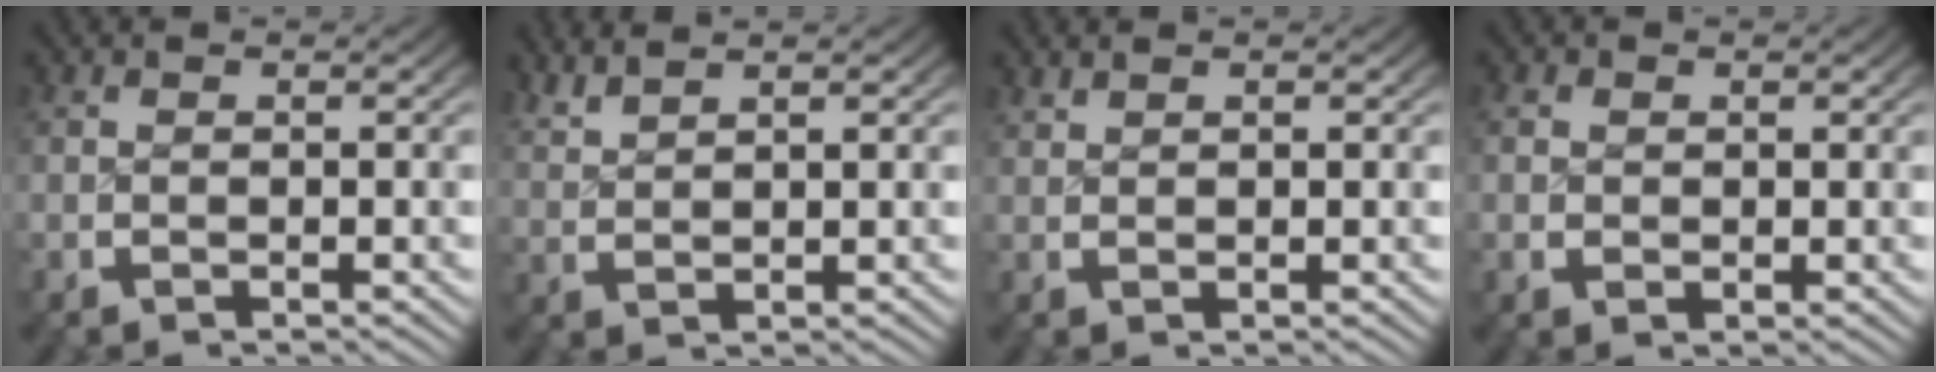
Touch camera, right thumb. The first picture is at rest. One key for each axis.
{"total": 2.8, "fx": 2.5, "fy": 0.4, "fz": 1.2, "tx": -0.020, "ty": 0.007, "tz": 0.053}
{"total": 1.0, "fx": 1.0, "fy": 0.0, "fz": 0.3, "tx": -0.003, "ty": 0.002, "tz": 0.023}
{"total": 1.4, "fx": 0.4, "fy": 1.2, "fz": 0.7, "tx": -0.015, "ty": -0.007, "tz": 0.012}